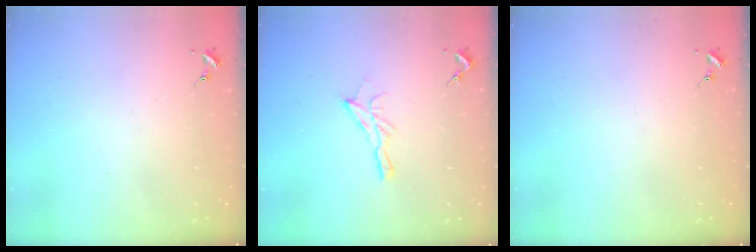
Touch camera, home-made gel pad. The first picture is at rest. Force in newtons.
{"total": 7.3, "press": 7.3, "slide": 0.3}
{"total": 0.0}